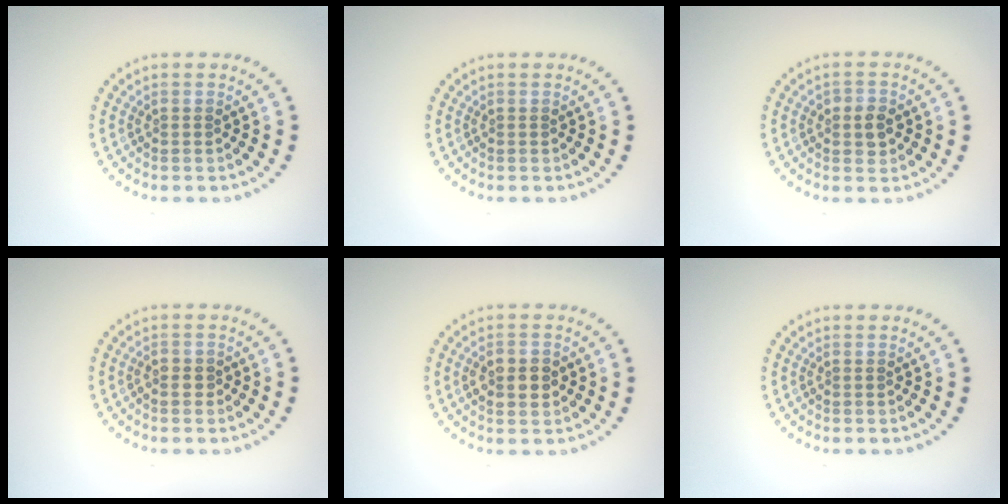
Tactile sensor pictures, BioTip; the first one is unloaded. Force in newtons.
{"total": 0.0}
{"total": 2.1, "press": 2.0, "slide": 0.5}
{"total": 0.9, "press": 0.8, "slide": 0.4}
{"total": 2.7, "press": 2.7, "slide": 0.0}
{"total": 0.0}